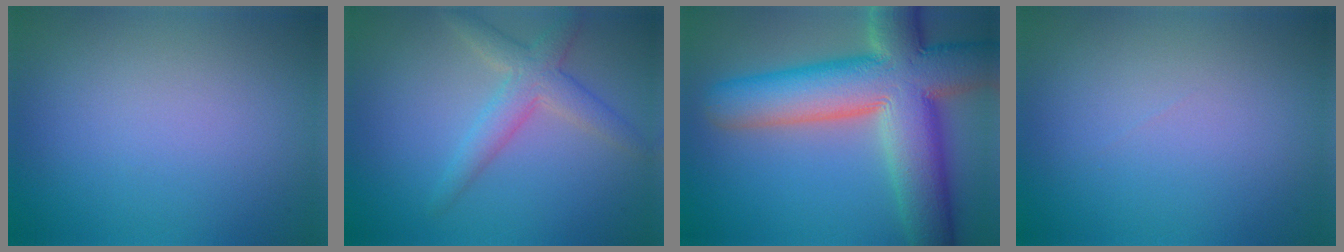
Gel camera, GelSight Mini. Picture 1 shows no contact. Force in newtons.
{"total": 3.3, "press": 3.3, "slide": 0.2}
{"total": 13.5, "press": 13.4, "slide": 1.0}
{"total": 0.0}